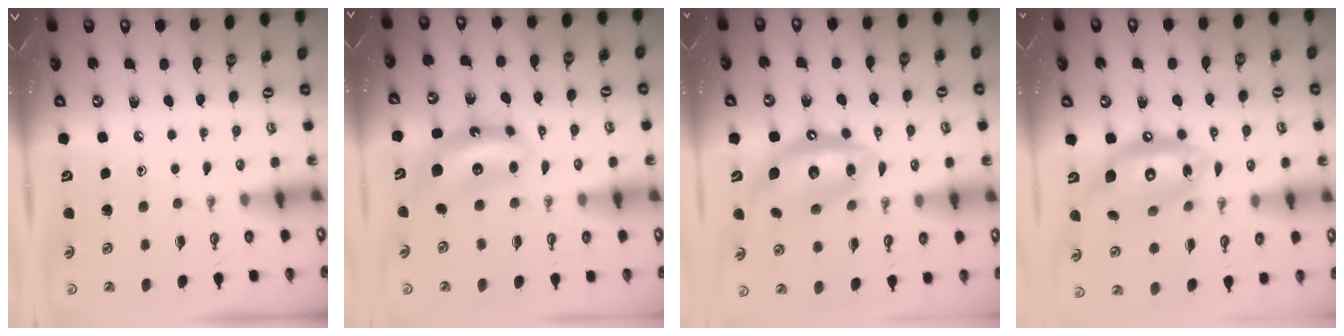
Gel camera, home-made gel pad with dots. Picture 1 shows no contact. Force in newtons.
{"total": 7.0, "press": 7.0, "slide": 0.8}
{"total": 14.1, "press": 14.1, "slide": 1.0}
{"total": 16.0, "press": 15.9, "slide": 1.9}